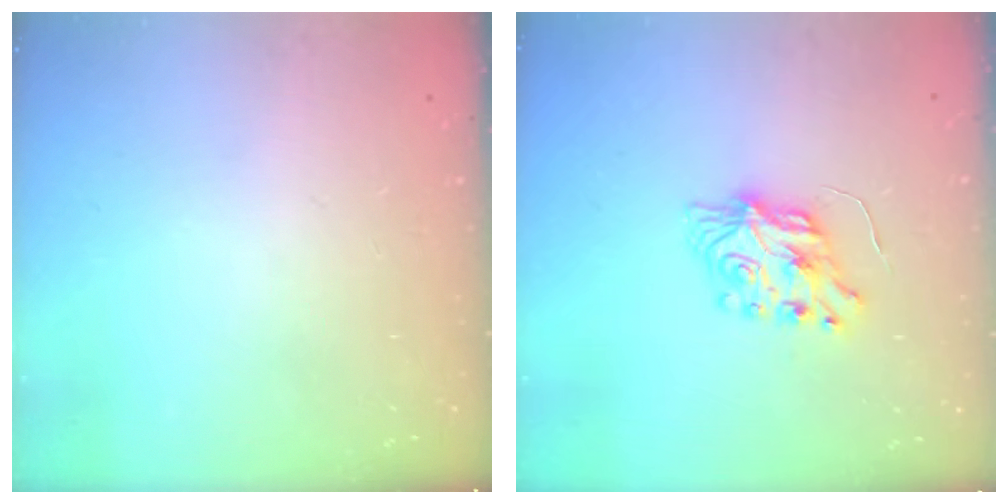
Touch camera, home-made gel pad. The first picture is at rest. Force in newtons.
{"total": 7.3, "press": 7.3, "slide": 0.3}